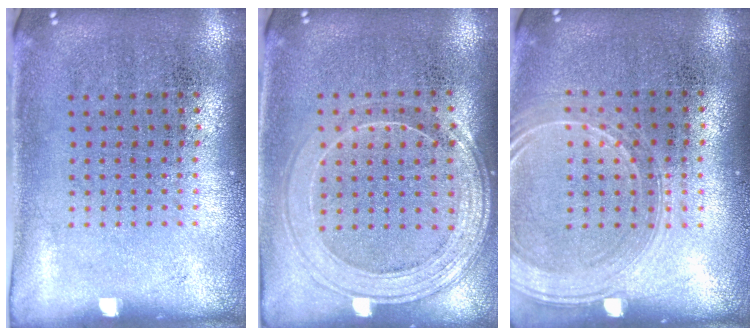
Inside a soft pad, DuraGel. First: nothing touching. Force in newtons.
{"total": 1.6, "press": 1.5, "slide": 0.6}
{"total": 1.5, "press": 1.5, "slide": 0.4}